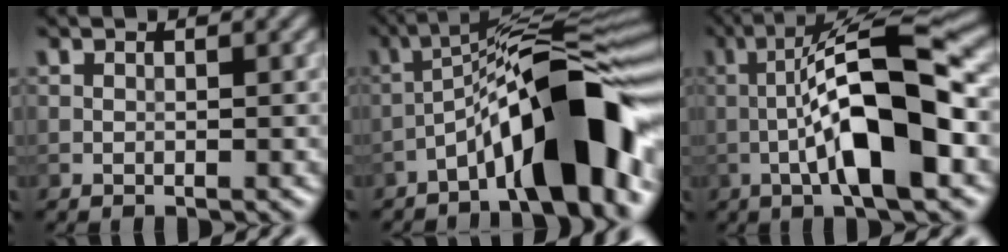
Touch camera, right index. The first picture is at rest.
{"total": 12.1, "force": [-5.8, 2.6, 10.3], "torque": [-0.157, 0.027, -0.098]}
{"total": 10.7, "force": [-1.9, 2.4, 10.3], "torque": [-0.169, 0.023, -0.039]}